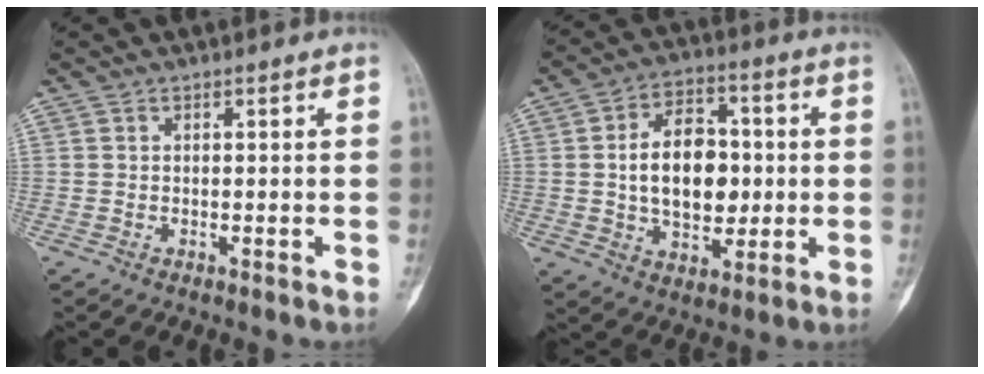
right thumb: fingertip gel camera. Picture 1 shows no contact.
{"total": 14.6, "force": [0.3, 9.4, 11.1], "torque": [-0.150, 0.015, 0.008]}